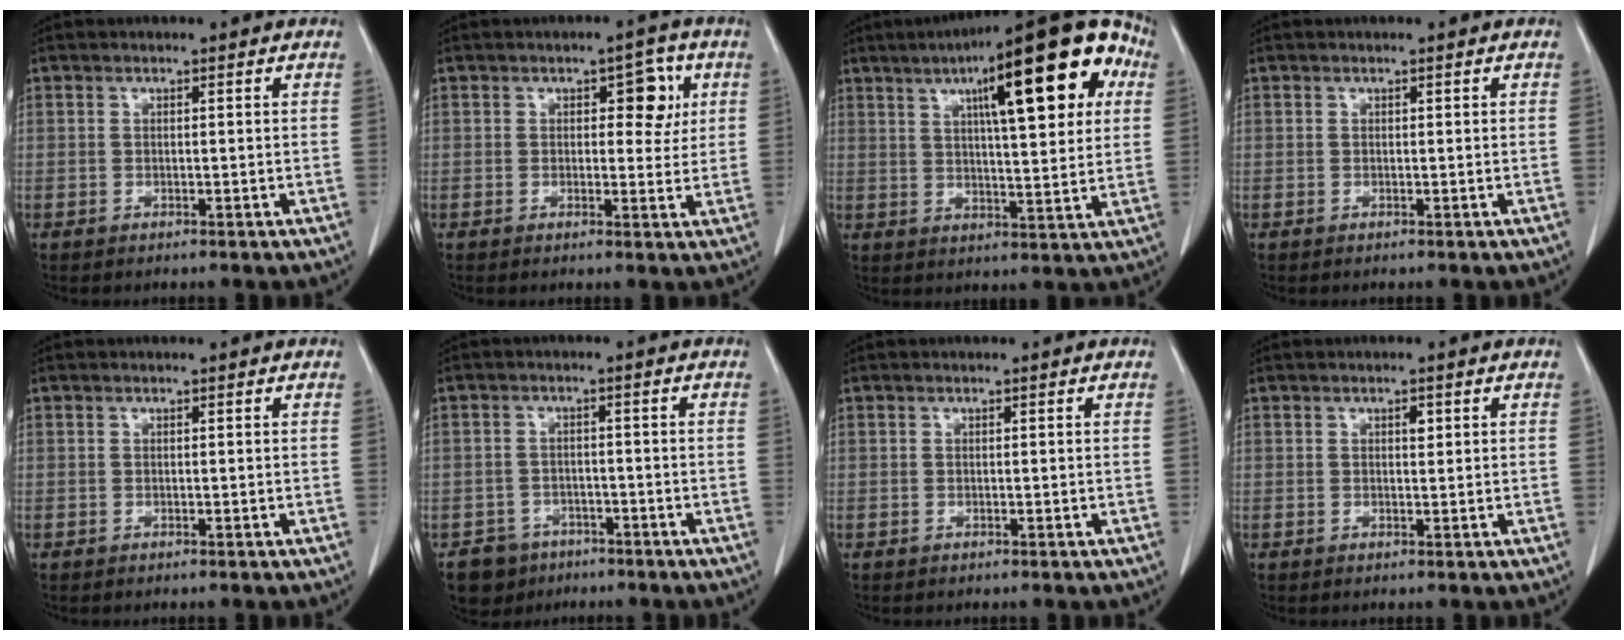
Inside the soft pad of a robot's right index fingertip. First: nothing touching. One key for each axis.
{"total": 5.0, "fx": 1.5, "fy": 2.6, "fz": 4.0, "tx": -0.043, "ty": 0.013, "tz": 0.020}
{"total": 19.6, "fx": 8.2, "fy": 3.7, "fz": 17.4, "tx": -0.249, "ty": 0.033, "tz": 0.114}
{"total": 0.0}
{"total": 0.0}
{"total": 5.0, "fx": -3.3, "fy": 3.7, "fz": 0.1, "tx": 0.001, "ty": 0.009, "tz": -0.050}
{"total": 0.0}
{"total": 1.1, "fx": 0.4, "fy": 0.5, "fz": 0.9, "tx": -0.013, "ty": 0.000, "tz": 0.006}